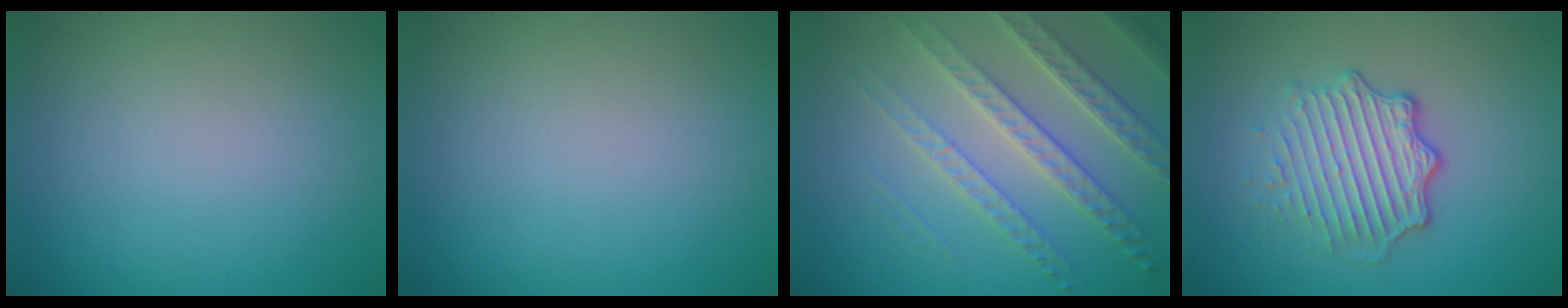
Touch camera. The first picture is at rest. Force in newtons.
{"total": 0.0}
{"total": 6.0, "press": 4.6, "slide": 3.8}
{"total": 4.8, "press": 3.5, "slide": 3.3}